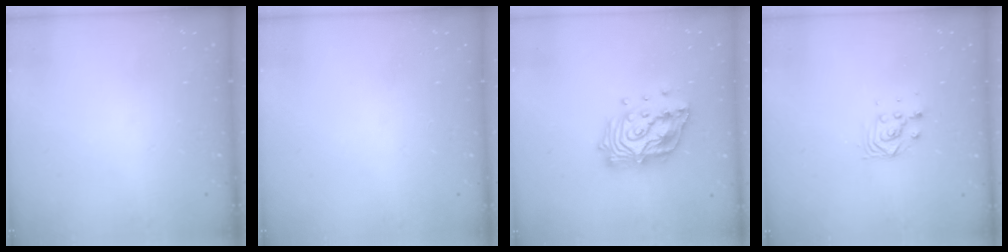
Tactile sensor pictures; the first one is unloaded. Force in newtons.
{"total": 0.0}
{"total": 17.0, "press": 16.8, "slide": 2.2}
{"total": 4.9, "press": 4.9, "slide": 0.2}